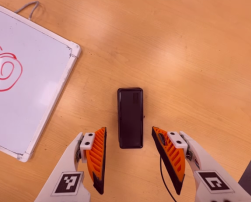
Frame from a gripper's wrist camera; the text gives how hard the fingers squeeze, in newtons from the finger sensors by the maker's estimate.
{"total": 0.0}